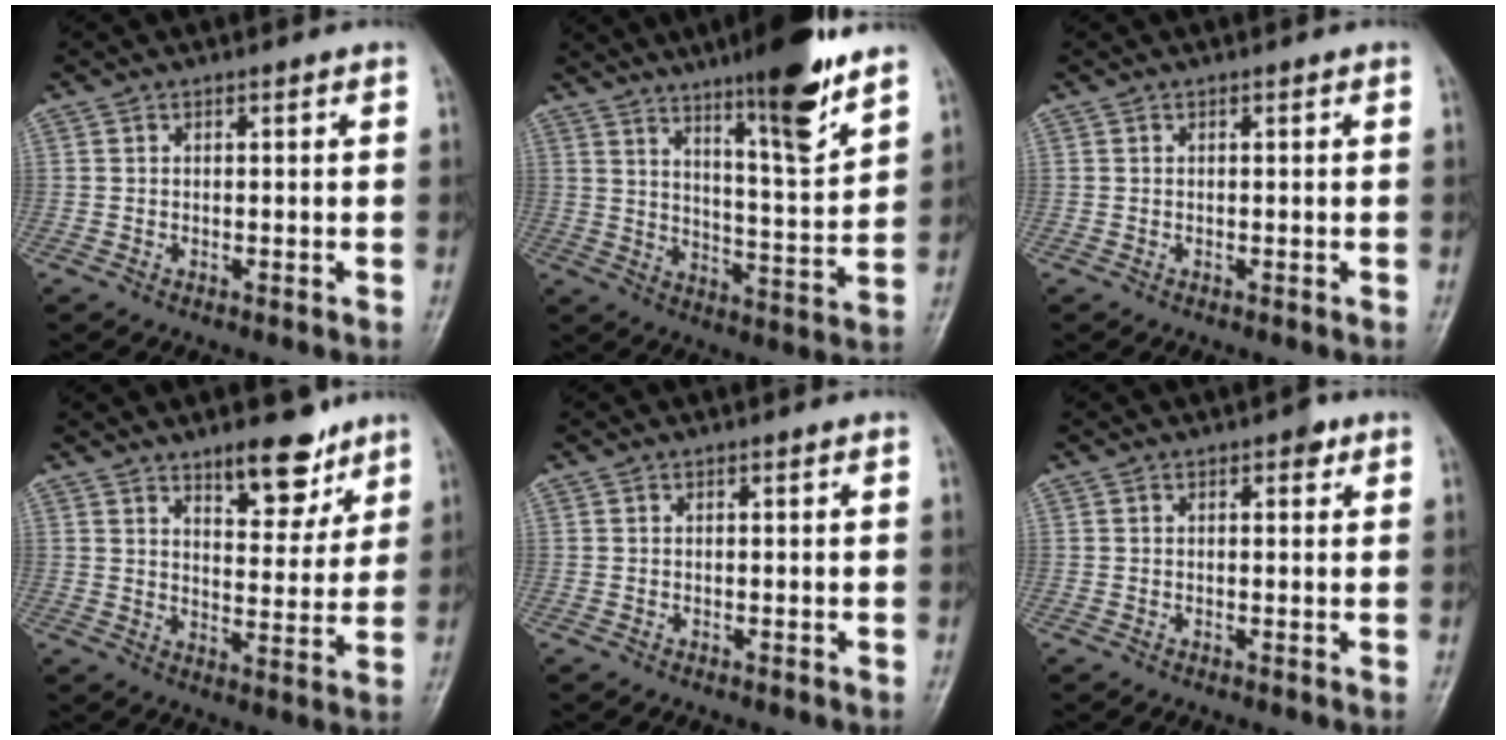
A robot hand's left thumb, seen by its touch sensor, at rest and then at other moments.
{"total": 15.2, "force": [10.3, 1.9, 11.0], "torque": [-0.155, -0.068, 0.165]}
{"total": 0.0}
{"total": 10.2, "force": [7.1, 4.1, 6.0], "torque": [-0.057, -0.048, 0.108]}
{"total": 0.0}
{"total": 1.9, "force": [1.0, 1.0, 1.2], "torque": [-0.008, -0.001, 0.010]}